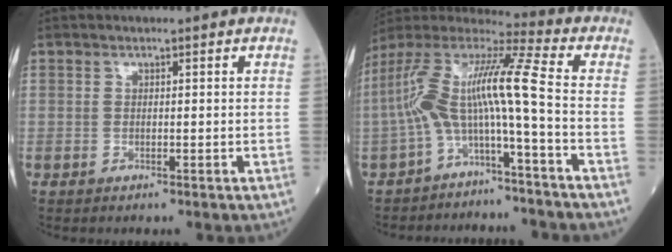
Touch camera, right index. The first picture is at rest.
{"total": 12.3, "force": [-2.9, 0.1, 12.0], "torque": [-0.228, 0.051, -0.061]}